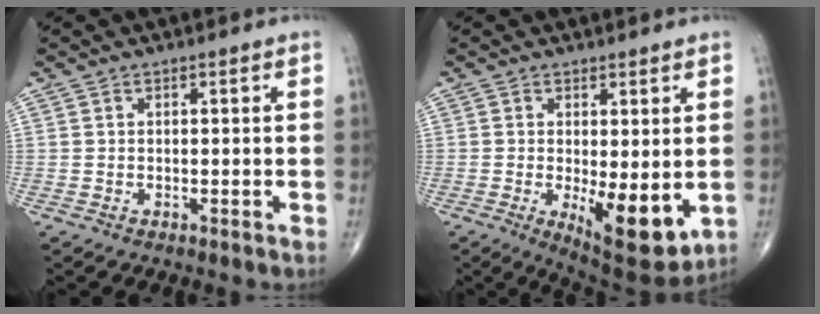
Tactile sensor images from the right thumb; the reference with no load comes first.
{"total": 11.0, "force": [-1.9, 4.0, 10.0], "torque": [-0.133, -0.028, -0.015]}